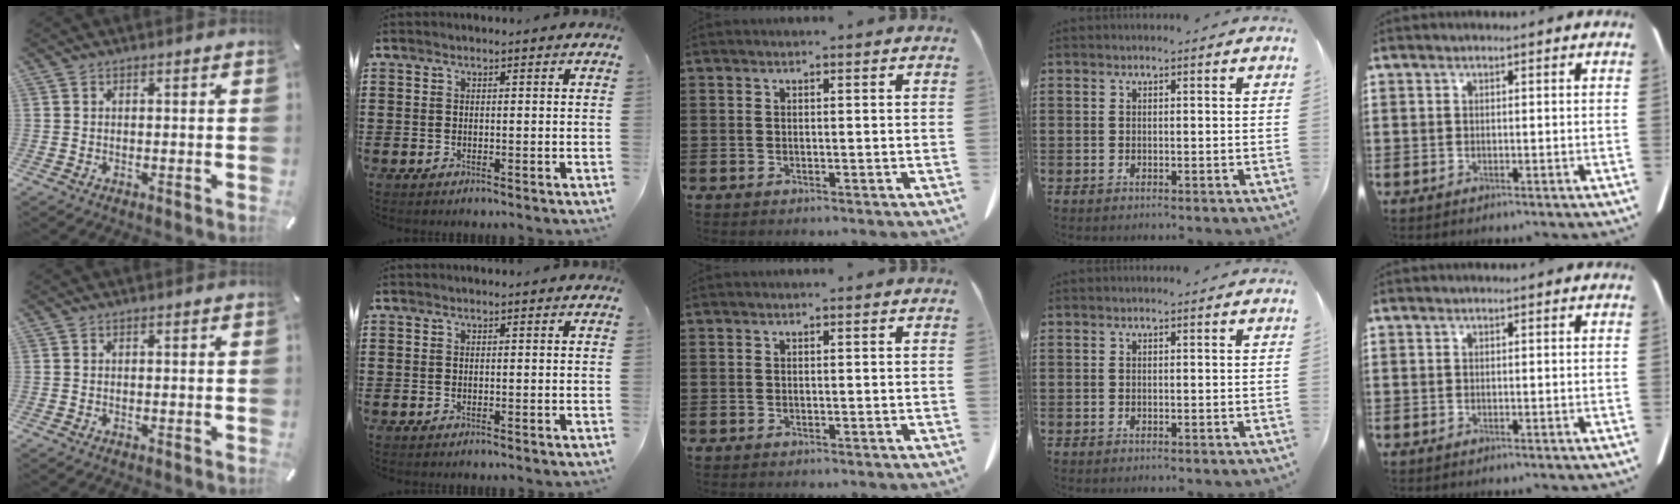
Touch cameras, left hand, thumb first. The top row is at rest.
{}